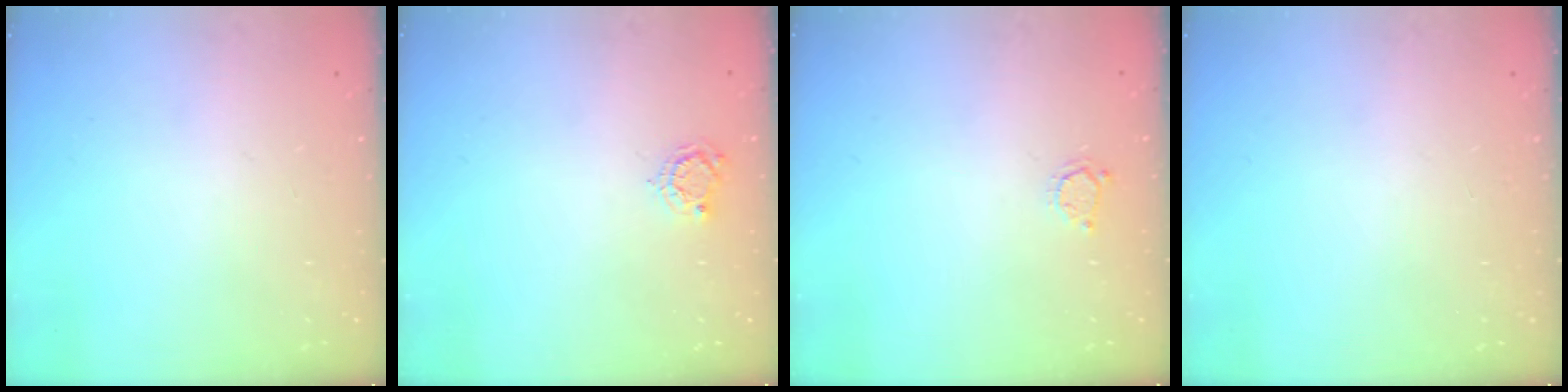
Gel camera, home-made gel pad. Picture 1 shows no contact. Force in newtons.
{"total": 4.6, "press": 4.5, "slide": 0.5}
{"total": 3.4, "press": 3.4, "slide": 0.5}
{"total": 0.0}